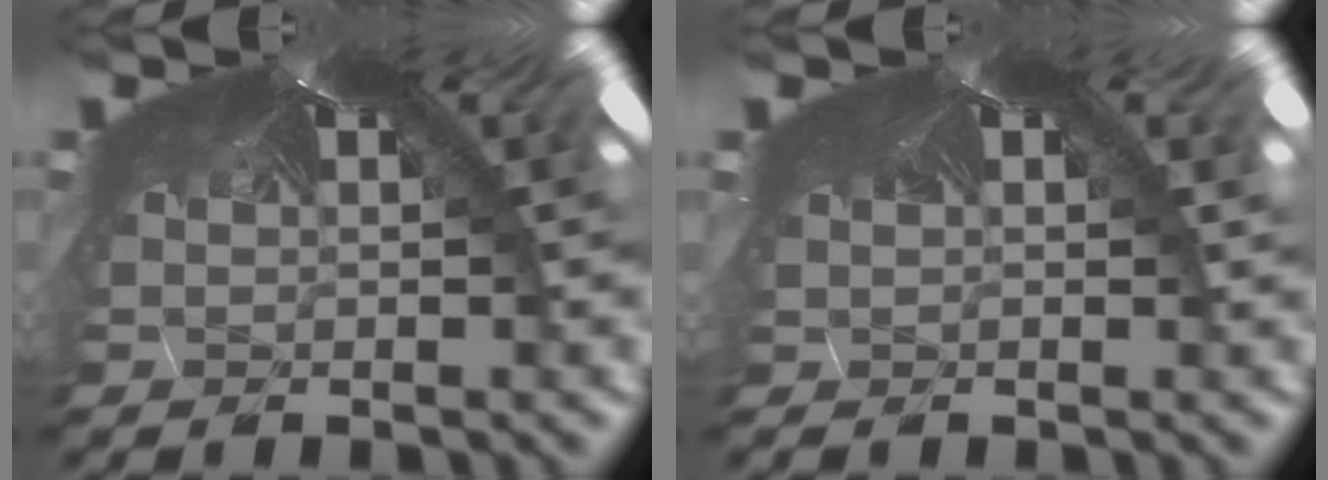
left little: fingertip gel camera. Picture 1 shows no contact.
{"total": 0.6, "force": [-0.6, 0.0, 0.2], "torque": [-0.010, -0.008, -0.001]}